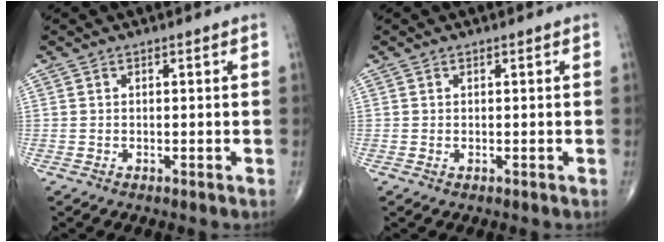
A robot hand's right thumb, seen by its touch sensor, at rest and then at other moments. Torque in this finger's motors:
{"motor_torque": [1.29, 0.83, -0.02, -0.16, 0.02]}